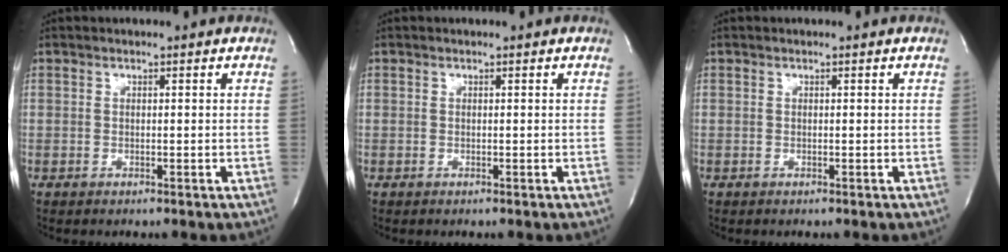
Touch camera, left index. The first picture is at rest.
{"total": 0.0}
{"total": 0.0}